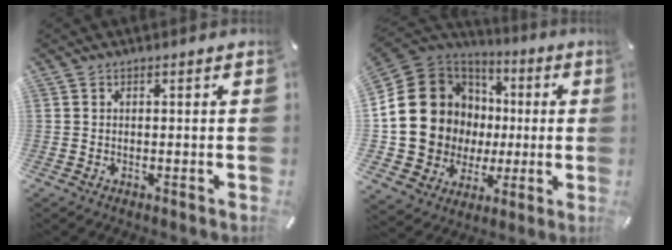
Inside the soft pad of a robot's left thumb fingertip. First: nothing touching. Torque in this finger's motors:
{"motor_torque": [2.08, 2.63, 2.35, -0.42, 0.27]}